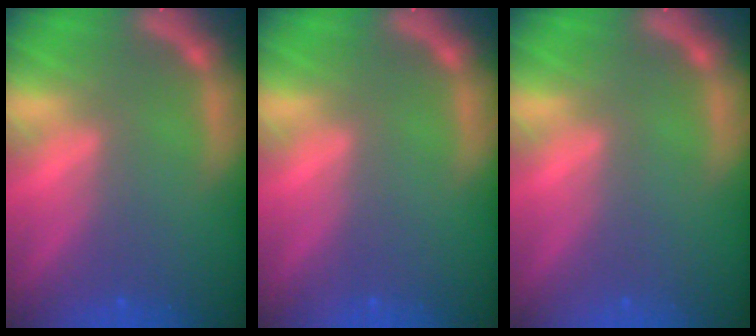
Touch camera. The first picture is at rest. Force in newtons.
{"total": 0.0}
{"total": 0.0}